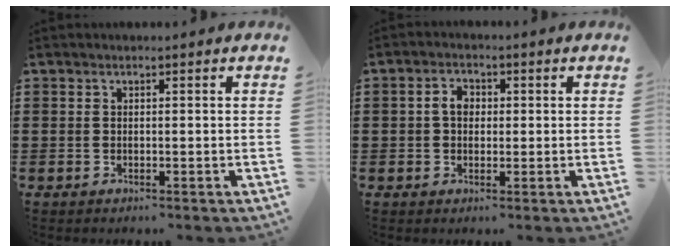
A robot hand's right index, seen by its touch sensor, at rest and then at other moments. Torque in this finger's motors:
{"motor_torque": [0.38, -0.32, 0.14, 0.05]}